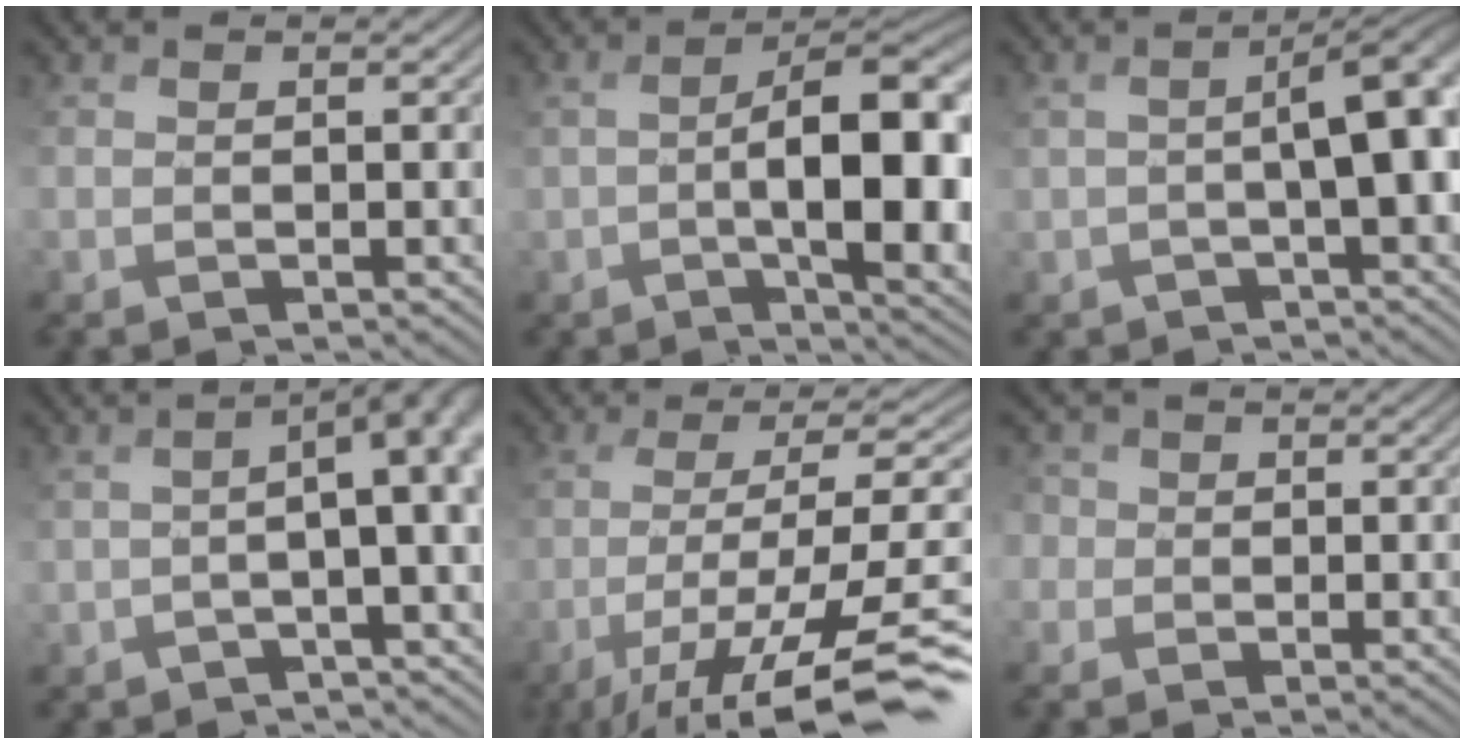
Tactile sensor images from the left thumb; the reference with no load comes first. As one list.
[{"total": 12.4, "force": [-2.3, 4.6, 11.3], "torque": [-0.166, -0.003, -0.012]}, {"total": 5.5, "force": [-0.3, 1.2, 5.3], "torque": [-0.056, 0.012, -0.002]}, {"total": 7.9, "force": [0.0, 1.9, 7.7], "torque": [-0.079, 0.013, 0.010]}, {"total": 12.7, "force": [-6.3, 3.7, 10.3], "torque": [-0.186, 0.003, -0.089]}, {"total": 3.4, "force": [-0.9, 3.2, 0.7], "torque": [-0.041, 0.001, -0.006]}]